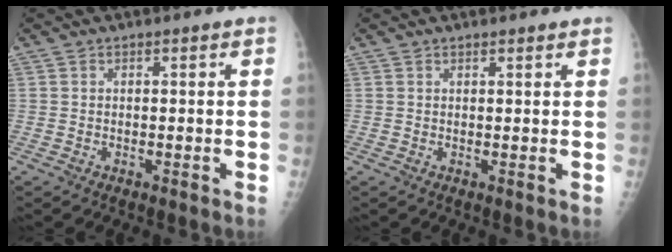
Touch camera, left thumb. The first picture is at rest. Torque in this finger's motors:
{"motor_torque": [-0.16, -0.03, -0.25, 0.05, 0.00]}